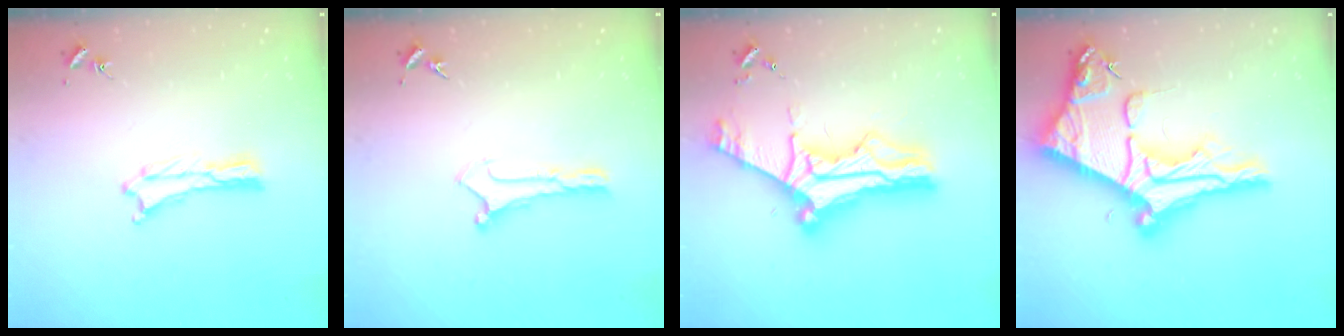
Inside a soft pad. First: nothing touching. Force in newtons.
{"total": 0.0}
{"total": 11.7, "press": 11.6, "slide": 1.2}
{"total": 13.4, "press": 13.4, "slide": 1.3}